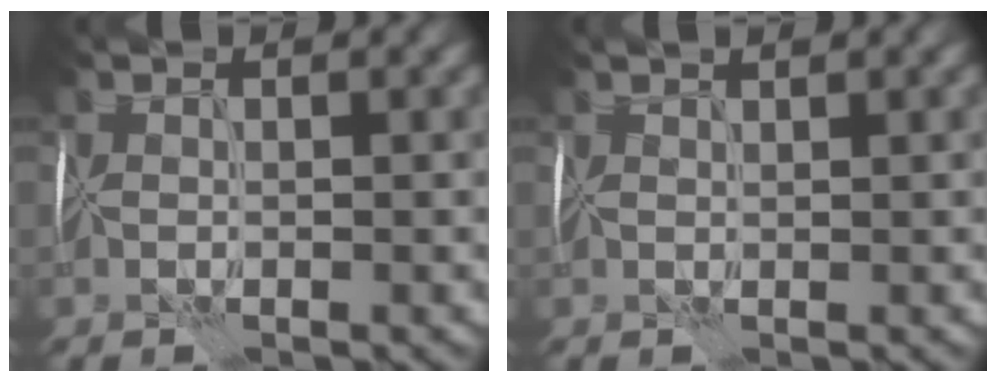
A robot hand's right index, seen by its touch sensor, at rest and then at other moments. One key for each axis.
{"total": 1.9, "fx": 1.2, "fy": 0.9, "fz": 1.2, "tx": -0.007, "ty": 0.013, "tz": 0.011}